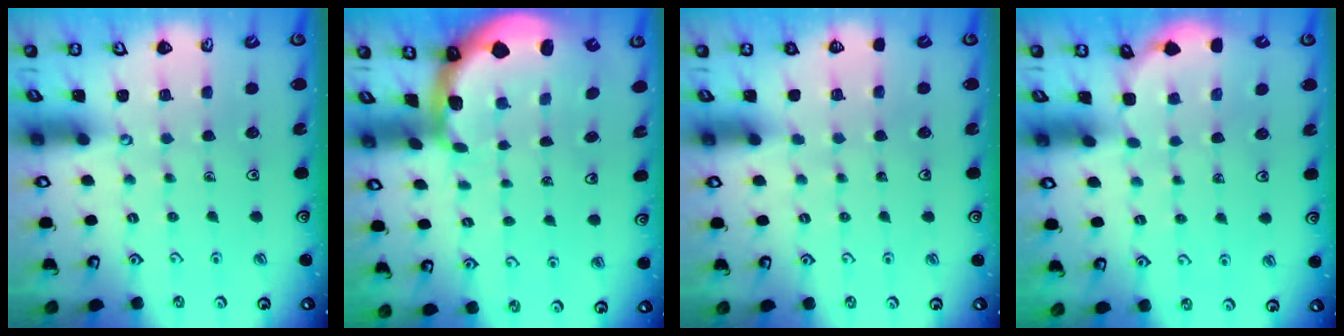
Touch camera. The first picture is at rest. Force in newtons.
{"total": 1.8, "press": 1.8, "slide": 0.4}
{"total": 0.0}
{"total": 2.4, "press": 2.0, "slide": 1.3}